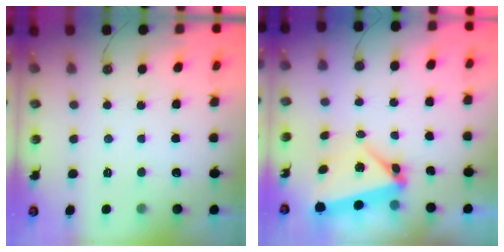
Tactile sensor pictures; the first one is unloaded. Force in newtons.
{"total": 6.7, "press": 6.6, "slide": 0.9}